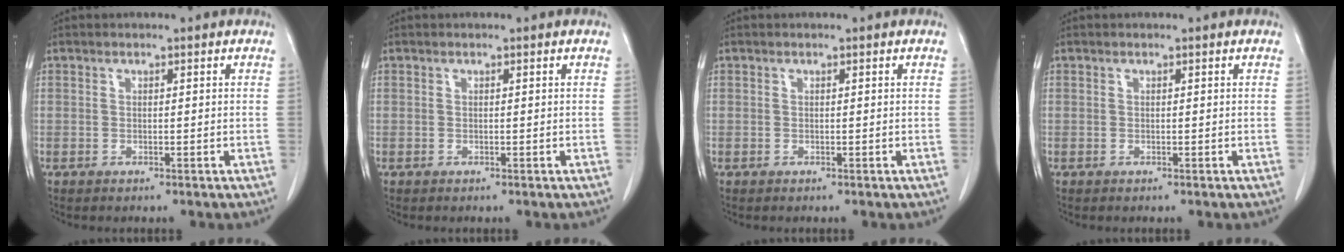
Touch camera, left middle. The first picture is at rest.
{"total": 0.0}
{"total": 0.0}
{"total": 0.0}